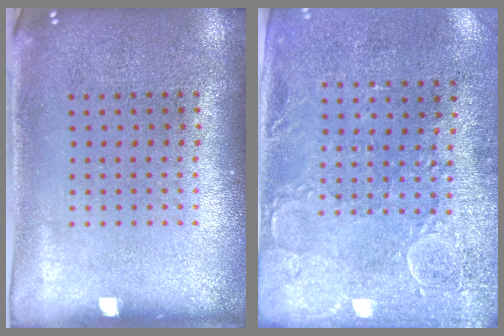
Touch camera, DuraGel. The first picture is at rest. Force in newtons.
{"total": 3.0, "press": 2.2, "slide": 2.0}